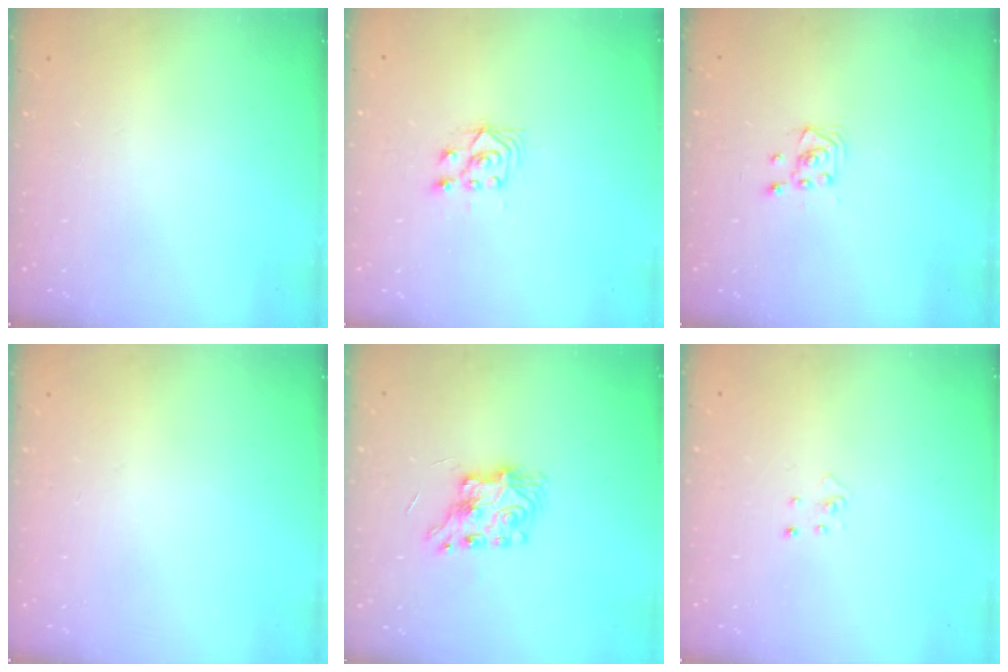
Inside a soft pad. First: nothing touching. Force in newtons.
{"total": 4.4, "press": 4.2, "slide": 1.0}
{"total": 2.2, "press": 2.2, "slide": 0.3}
{"total": 0.0}
{"total": 7.9, "press": 7.9, "slide": 0.3}
{"total": 3.0, "press": 2.9, "slide": 0.3}